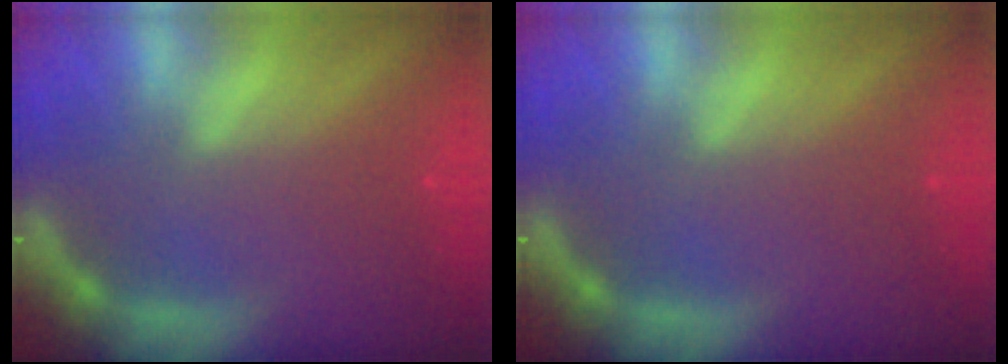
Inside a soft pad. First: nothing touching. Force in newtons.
{"total": 0.0}